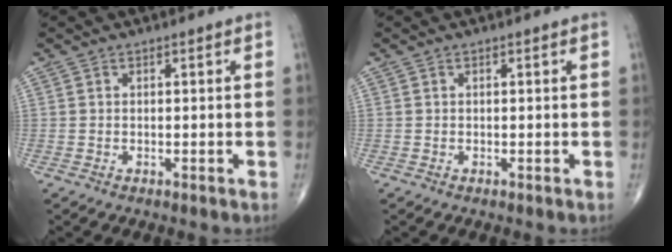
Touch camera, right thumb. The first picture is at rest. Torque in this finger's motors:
{"motor_torque": [0.54, -0.33, -0.06, 0.03, 0.10]}